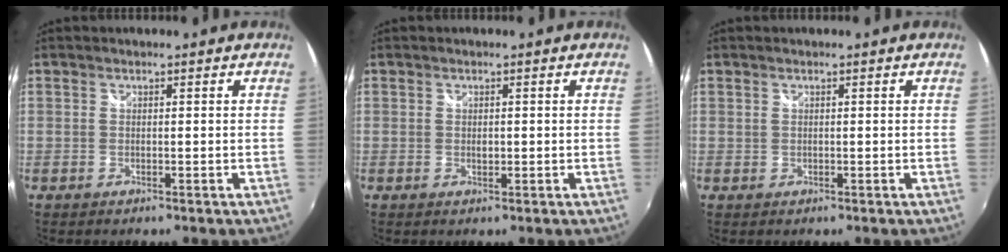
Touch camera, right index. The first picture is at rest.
{"total": 1.0, "force": [-0.1, 0.7, 0.8], "torque": [-0.012, -0.001, -0.002]}
{"total": 0.0}